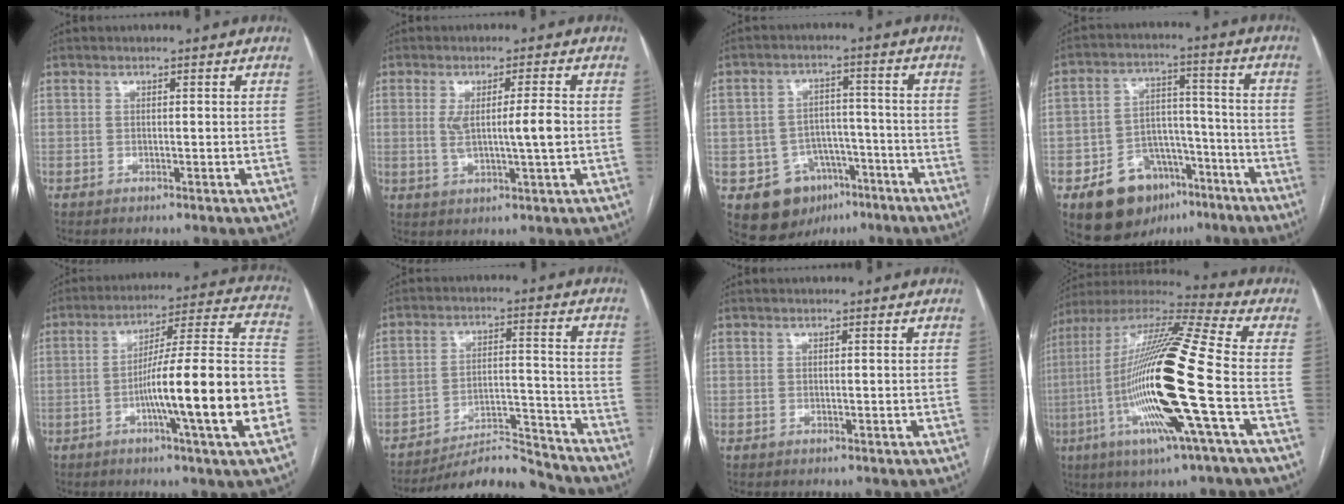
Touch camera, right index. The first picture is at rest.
{"total": 6.1, "force": [0.1, 0.2, 6.1], "torque": [-0.107, 0.000, 0.007]}
{"total": 9.7, "force": [-5.0, 7.7, 3.0], "torque": [-0.041, 0.027, -0.066]}
{"total": 12.8, "force": [-7.4, 8.3, 6.4], "torque": [-0.102, 0.031, -0.109]}
{"total": 19.5, "force": [-5.7, -0.4, 18.6], "torque": [-0.247, 0.011, -0.090]}
{"total": 11.1, "force": [-11.0, 1.1, 1.2], "torque": [-0.011, 0.030, -0.178]}
{"total": 0.0}
{"total": 23.2, "force": [-5.1, 0.4, 22.7], "torque": [-0.454, -0.023, -0.110]}